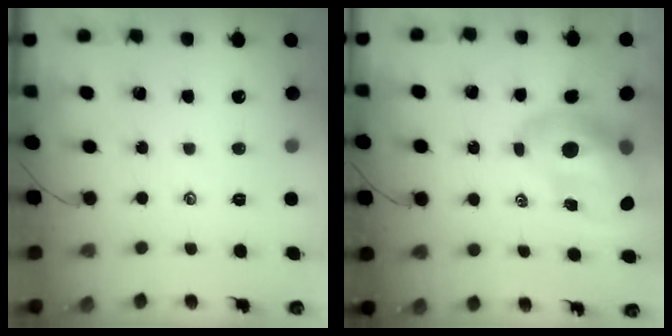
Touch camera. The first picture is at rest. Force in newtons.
{"total": 13.1, "press": 12.6, "slide": 3.6}